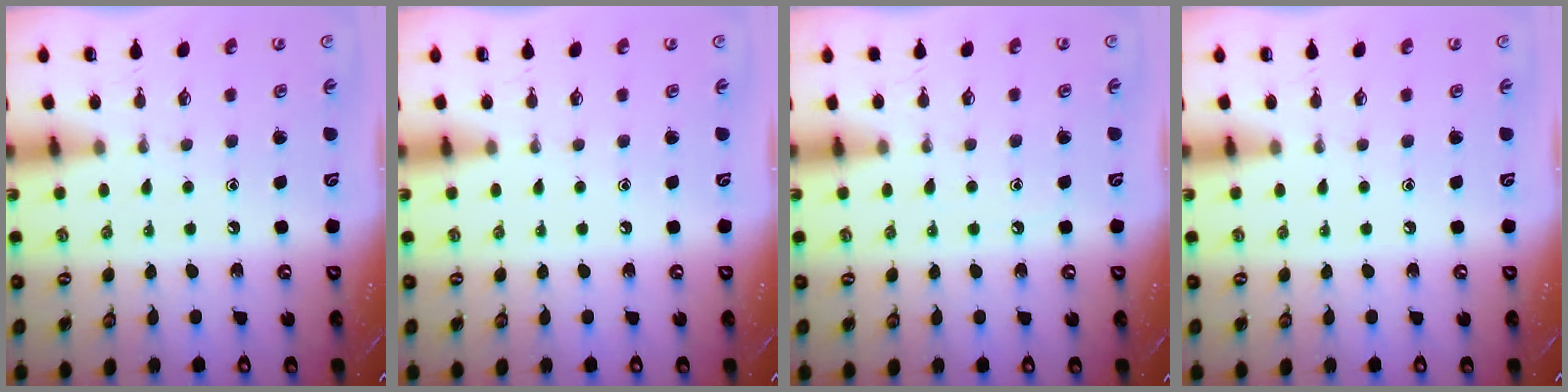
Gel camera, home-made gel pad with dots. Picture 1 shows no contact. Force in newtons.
{"total": 0.0}
{"total": 6.2, "press": 6.1, "slide": 0.9}
{"total": 0.0}